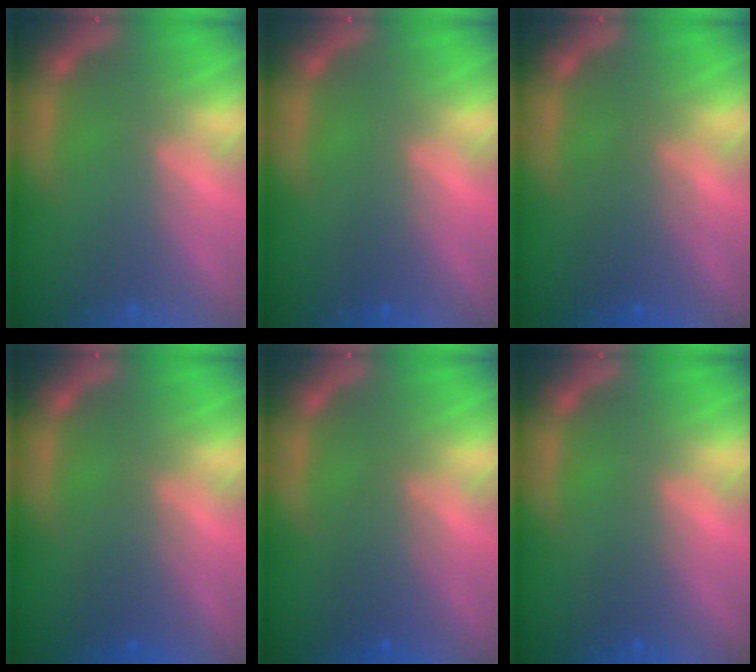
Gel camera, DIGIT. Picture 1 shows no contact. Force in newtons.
{"total": 1.4}
{"total": 3.1}
{"total": 2.5}
{"total": 3.0}
{"total": 1.5}